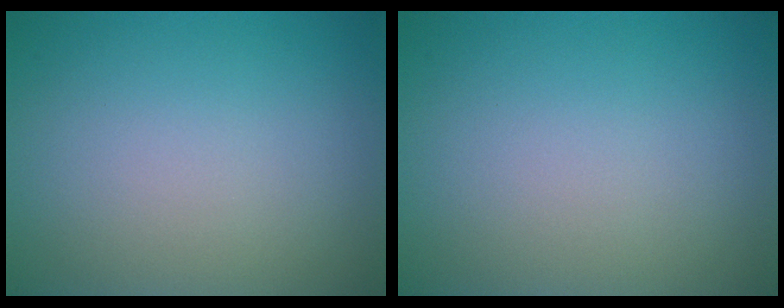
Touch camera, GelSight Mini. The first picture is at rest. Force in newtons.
{"total": 0.0}